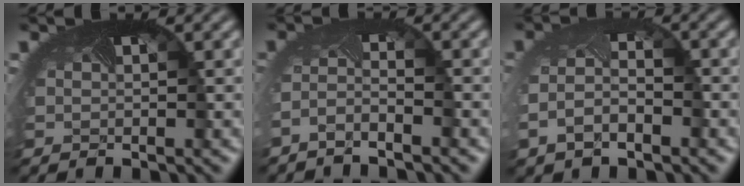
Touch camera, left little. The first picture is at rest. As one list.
[{"total": 2.1, "force": [-2.0, -0.3, 0.8], "torque": [-0.024, -0.006, -0.044]}, {"total": 3.2, "force": [-1.5, 1.6, 2.3], "torque": [-0.056, -0.008, -0.028]}]